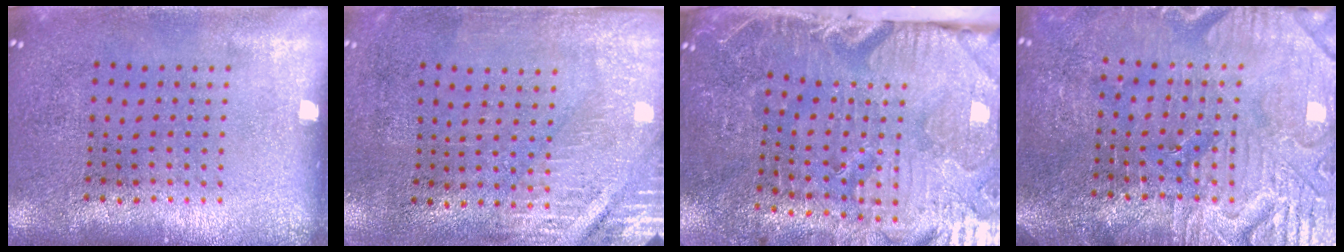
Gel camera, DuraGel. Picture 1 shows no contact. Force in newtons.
{"total": 2.9, "press": 2.5, "slide": 1.4}
{"total": 4.1, "press": 4.0, "slide": 1.0}
{"total": 4.0, "press": 3.8, "slide": 1.3}